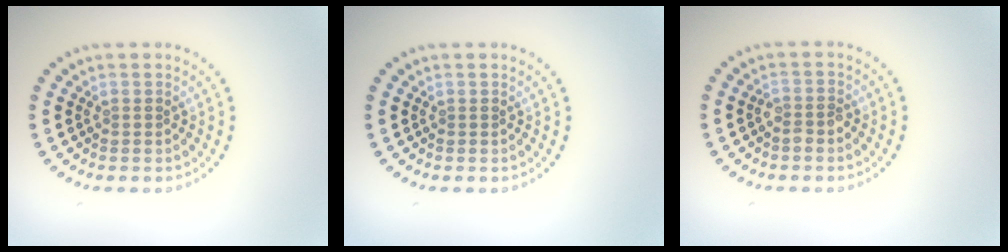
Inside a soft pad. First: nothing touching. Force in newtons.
{"total": 0.0}
{"total": 1.3, "press": 1.2, "slide": 0.6}